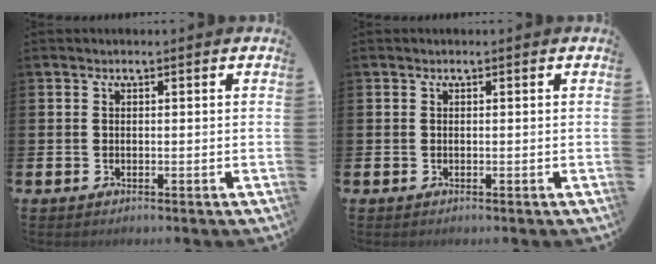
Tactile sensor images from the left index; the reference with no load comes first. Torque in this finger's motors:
{"motor_torque": [0.00, 0.00, 0.00, 0.00]}